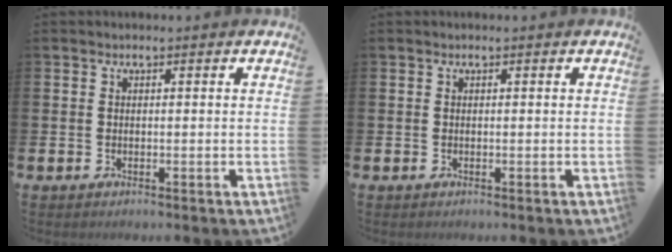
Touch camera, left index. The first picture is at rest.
{"total": 0.0}